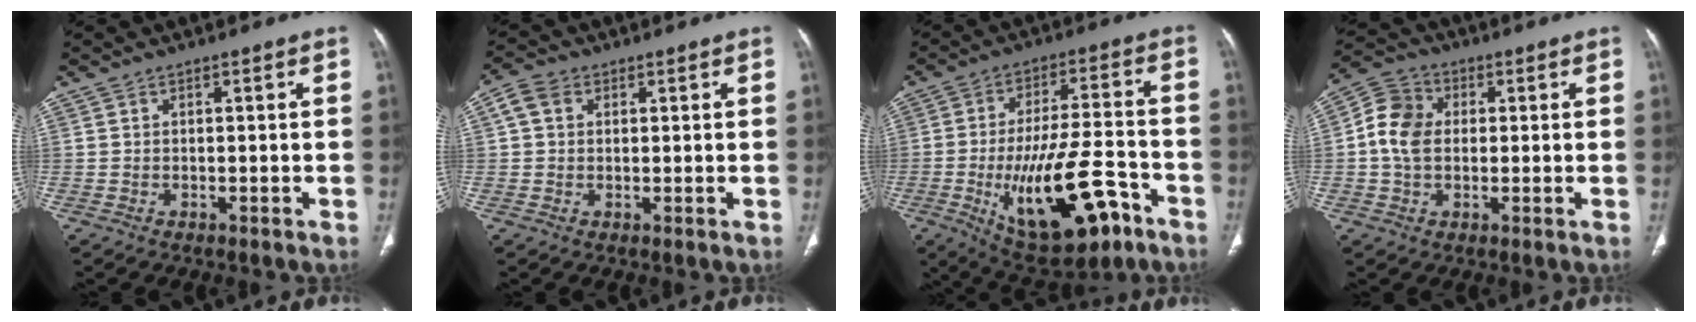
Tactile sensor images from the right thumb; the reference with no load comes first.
{"total": 4.1, "force": [1.3, 3.3, 2.2], "torque": [-0.038, 0.010, 0.023]}
{"total": 20.2, "force": [-8.3, 8.3, 16.5], "torque": [-0.264, 0.035, -0.114]}
{"total": 8.2, "force": [0.5, 6.2, 5.2], "torque": [-0.096, 0.018, -0.001]}